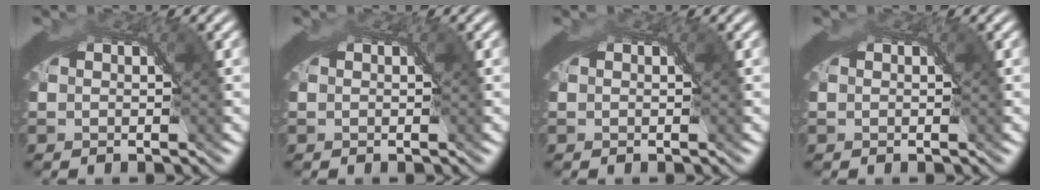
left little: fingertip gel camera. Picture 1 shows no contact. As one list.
[{"total": 0.0}, {"total": 0.0}, {"total": 0.0}]